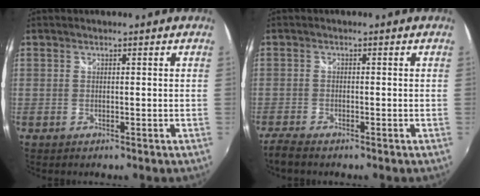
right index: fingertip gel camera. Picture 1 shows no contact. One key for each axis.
{"total": 3.3, "fx": -2.8, "fy": 0.7, "fz": 1.6, "tx": -0.046, "ty": -0.012, "tz": -0.056}